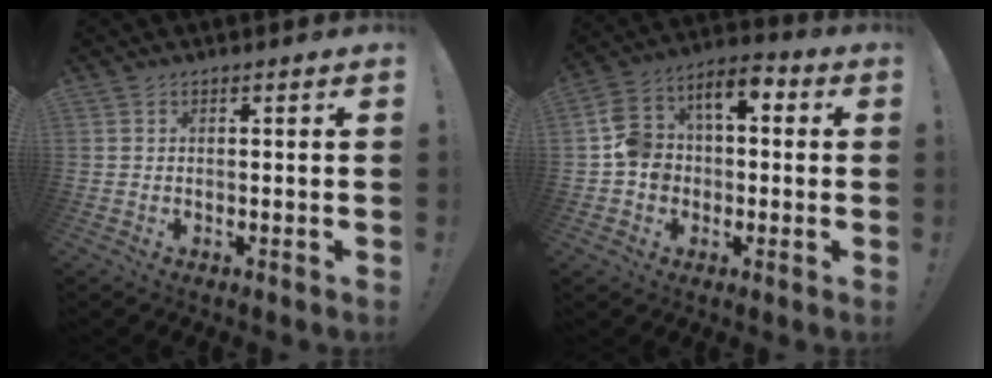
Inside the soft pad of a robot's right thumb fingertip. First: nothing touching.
{"total": 10.9, "force": [-0.4, 9.6, 5.1], "torque": [-0.085, 0.024, 0.000]}